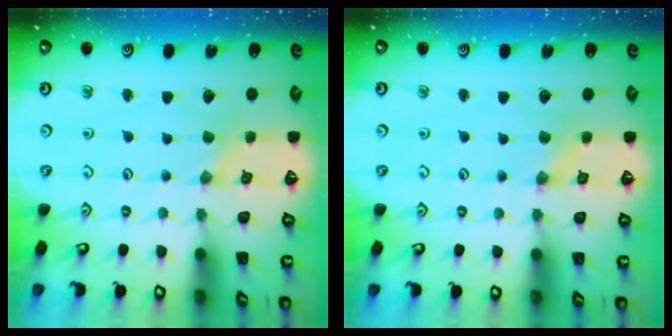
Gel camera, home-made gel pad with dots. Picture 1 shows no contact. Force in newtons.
{"total": 2.1, "press": 2.1, "slide": 0.3}